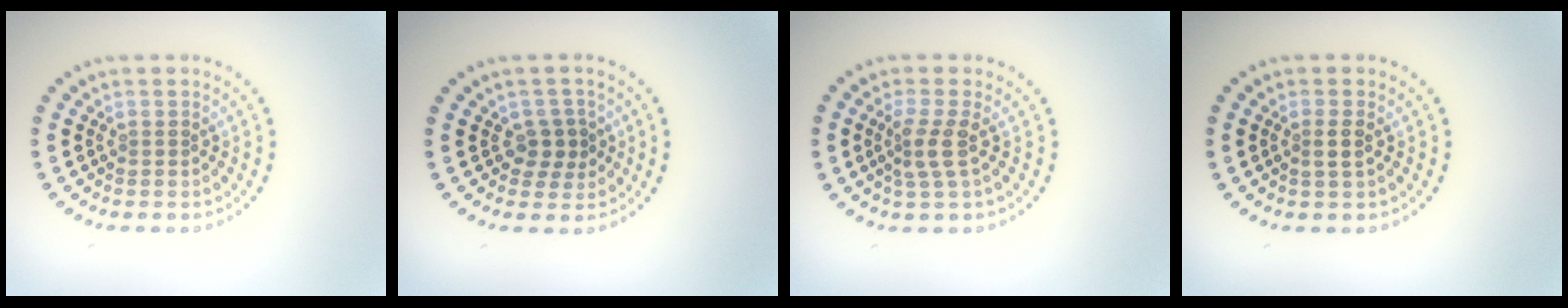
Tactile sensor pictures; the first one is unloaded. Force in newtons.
{"total": 2.2, "press": 2.0, "slide": 0.9}
{"total": 2.4, "press": 1.7, "slide": 1.6}
{"total": 1.2, "press": 1.0, "slide": 0.7}